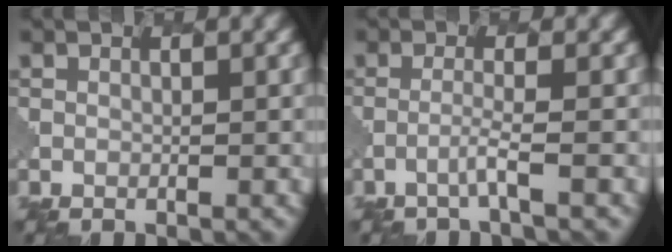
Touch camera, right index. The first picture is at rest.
{"total": 1.4, "force": [-0.8, 0.0, 1.2], "torque": [-0.019, 0.003, -0.026]}